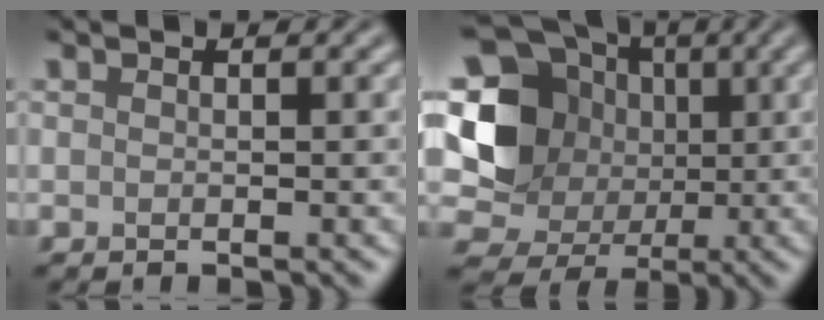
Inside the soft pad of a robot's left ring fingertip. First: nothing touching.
{"total": 13.0, "force": [1.3, 12.0, 4.7], "torque": [-0.125, 0.030, 0.001]}